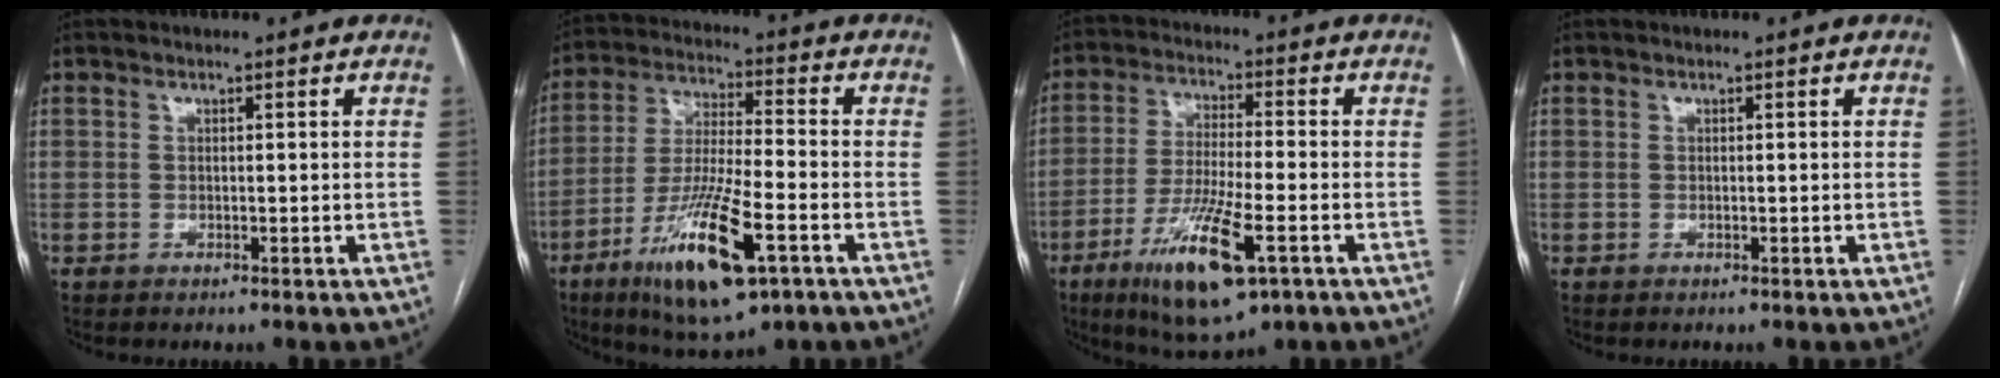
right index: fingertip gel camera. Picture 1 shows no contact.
{"total": 16.3, "force": [-7.7, 2.9, 14.1], "torque": [-0.278, -0.027, -0.128]}
{"total": 13.0, "force": [-6.2, 2.3, 11.2], "torque": [-0.214, -0.029, -0.100]}
{"total": 0.0}